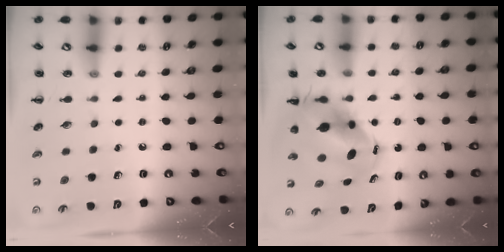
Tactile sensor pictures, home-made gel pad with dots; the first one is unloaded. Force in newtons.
{"total": 9.2, "press": 8.9, "slide": 2.3}